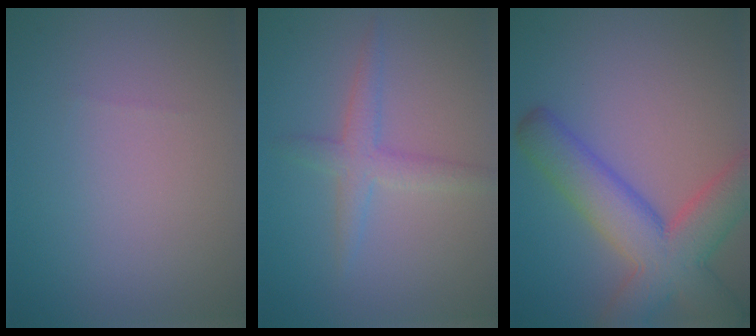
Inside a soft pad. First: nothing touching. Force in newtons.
{"total": 2.6, "press": 2.6, "slide": 0.0}
{"total": 8.4, "press": 8.4, "slide": 0.4}